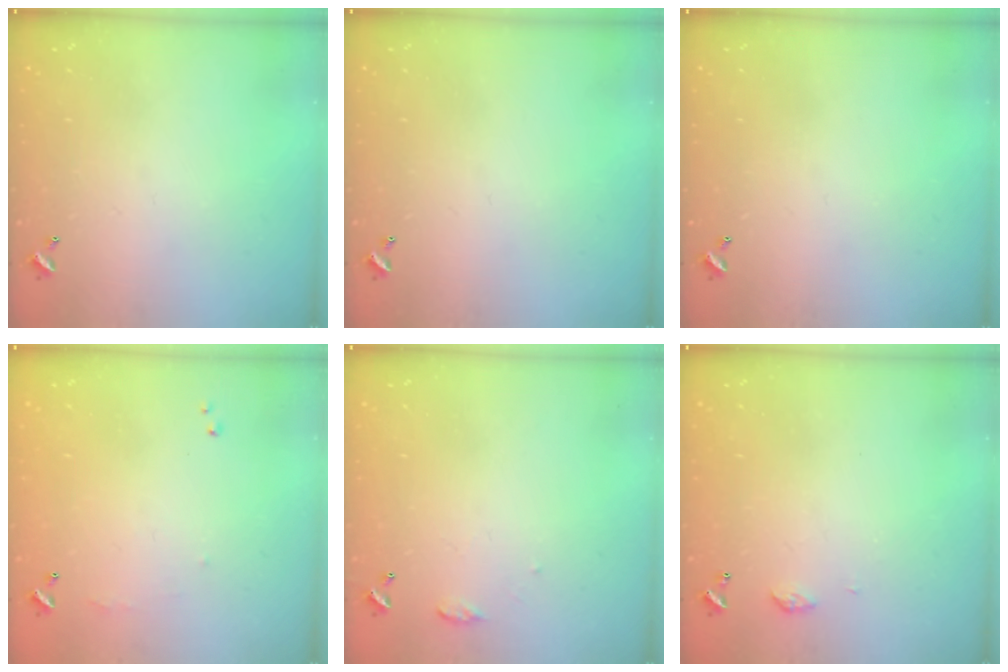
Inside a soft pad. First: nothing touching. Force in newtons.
{"total": 0.0}
{"total": 0.0}
{"total": 5.2, "press": 5.1, "slide": 0.6}
{"total": 5.9, "press": 5.8, "slide": 0.7}
{"total": 4.6, "press": 4.5, "slide": 0.6}